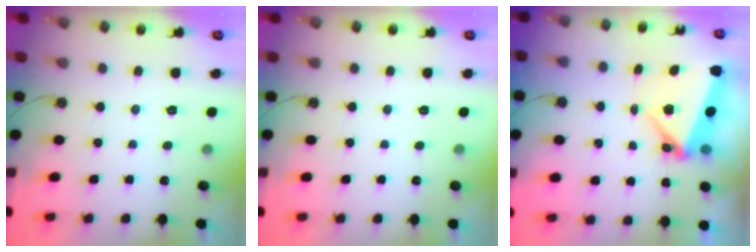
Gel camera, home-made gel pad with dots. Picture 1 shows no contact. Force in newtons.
{"total": 0.0}
{"total": 6.4, "press": 6.3, "slide": 1.1}